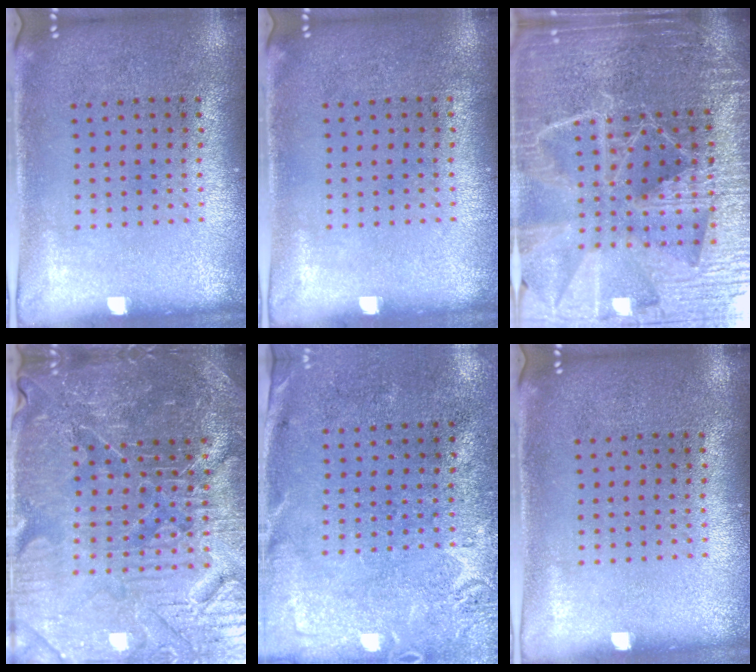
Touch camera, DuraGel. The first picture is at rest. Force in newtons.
{"total": 0.0}
{"total": 6.2, "press": 5.4, "slide": 3.0}
{"total": 5.7, "press": 5.3, "slide": 1.9}
{"total": 2.8, "press": 2.2, "slide": 1.8}
{"total": 0.0}